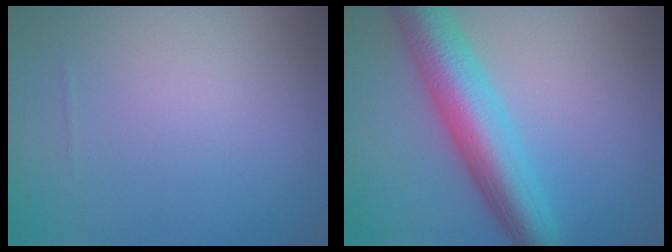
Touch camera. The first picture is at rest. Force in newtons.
{"total": 7.5, "press": 7.5, "slide": 0.2}